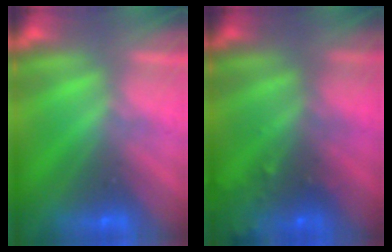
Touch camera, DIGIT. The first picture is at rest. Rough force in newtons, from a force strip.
{"total": 9.1}